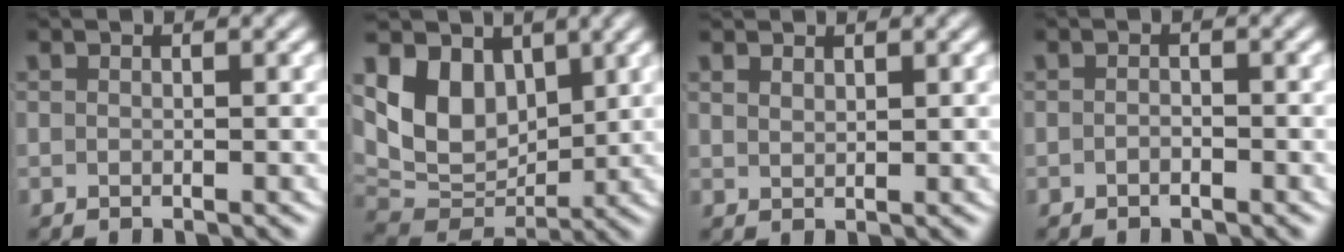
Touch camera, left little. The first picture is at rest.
{"total": 10.0, "force": [0.9, 8.2, 5.7], "torque": [-0.128, -0.028, 0.027]}
{"total": 1.2, "force": [1.2, 0.1, 0.3], "torque": [-0.004, -0.008, 0.030]}
{"total": 0.7, "force": [-0.7, 0.1, 0.2], "torque": [-0.006, -0.003, -0.012]}